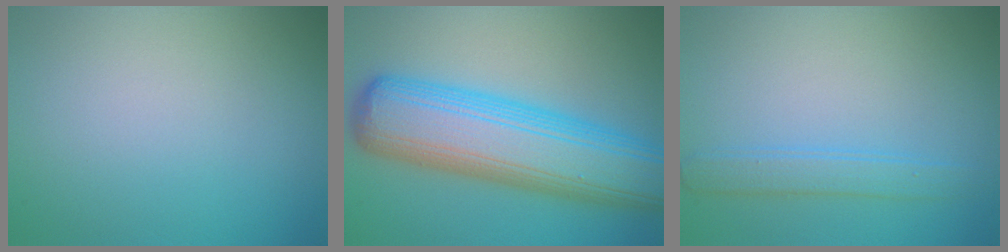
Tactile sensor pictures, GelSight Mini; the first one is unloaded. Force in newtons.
{"total": 11.8, "press": 11.8, "slide": 0.3}
{"total": 2.2, "press": 2.2, "slide": 0.2}